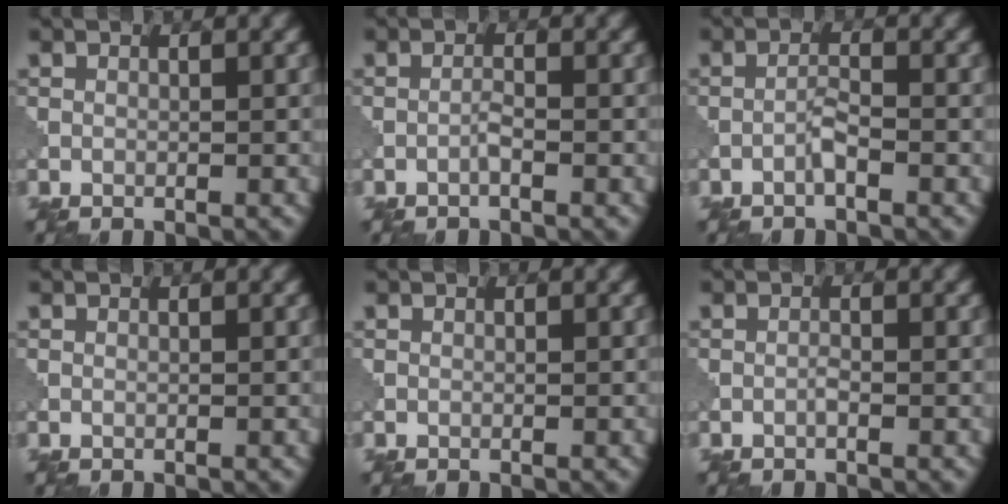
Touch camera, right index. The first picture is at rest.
{"total": 1.0, "force": [-0.6, 0.0, 0.8], "torque": [-0.015, 0.004, -0.012]}
{"total": 1.5, "force": [-0.9, 0.1, 1.1], "torque": [-0.022, 0.007, -0.020]}
{"total": 0.0}
{"total": 0.0}
{"total": 0.6, "force": [-0.3, 0.1, 0.5], "torque": [-0.012, 0.002, -0.008]}